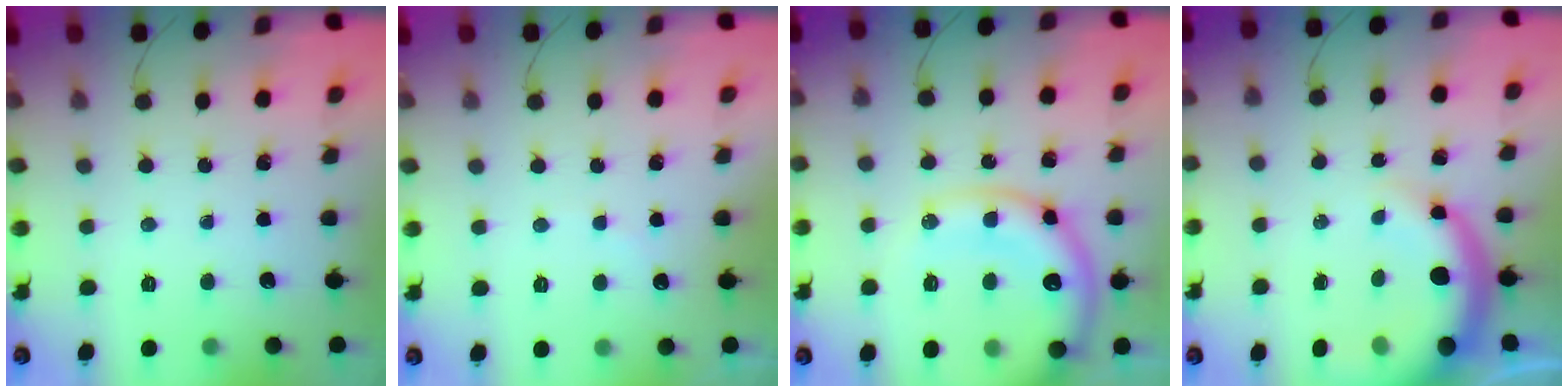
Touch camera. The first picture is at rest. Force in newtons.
{"total": 4.0, "press": 4.0, "slide": 0.4}
{"total": 18.9, "press": 18.5, "slide": 3.6}
{"total": 10.8, "press": 10.4, "slide": 2.7}